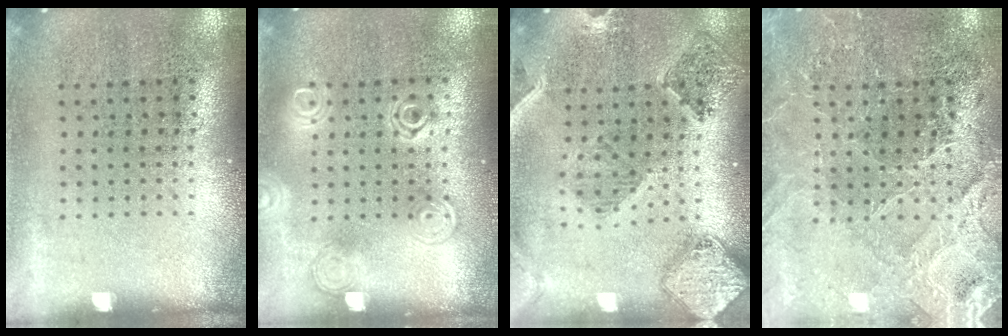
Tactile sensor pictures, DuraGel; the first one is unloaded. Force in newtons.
{"total": 1.0, "press": 1.0, "slide": 0.1}
{"total": 1.5, "press": 1.5, "slide": 0.3}
{"total": 3.7, "press": 3.5, "slide": 1.0}